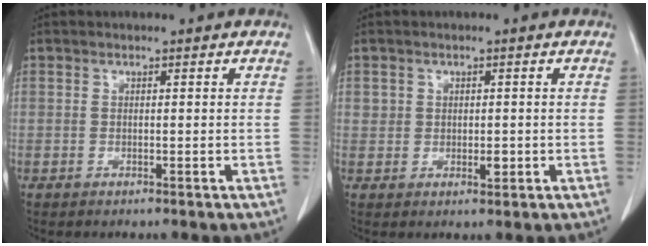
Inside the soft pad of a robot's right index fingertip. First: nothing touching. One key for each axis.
{"total": 2.2, "fx": 0.1, "fy": 1.8, "fz": 1.3, "tx": -0.016, "ty": -0.001, "tz": 0.004}